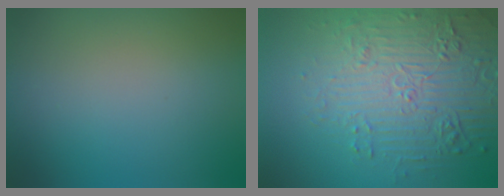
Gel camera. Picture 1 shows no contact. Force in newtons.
{"total": 6.7, "press": 5.2, "slide": 4.2}